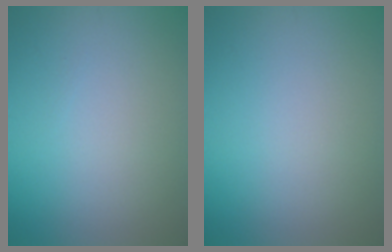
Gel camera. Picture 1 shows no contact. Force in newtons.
{"total": 0.0}